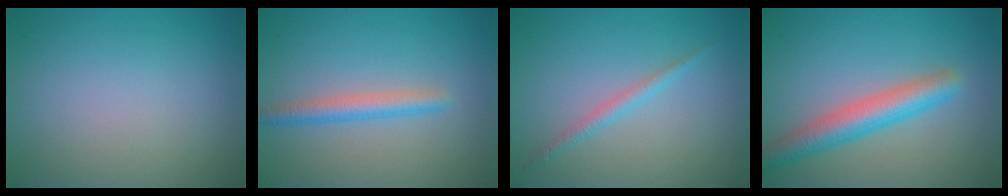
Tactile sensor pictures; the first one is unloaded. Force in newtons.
{"total": 2.4, "press": 2.4, "slide": 0.1}
{"total": 1.4, "press": 1.4, "slide": 0.1}
{"total": 4.5, "press": 4.5, "slide": 0.2}